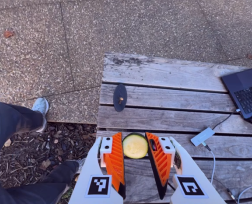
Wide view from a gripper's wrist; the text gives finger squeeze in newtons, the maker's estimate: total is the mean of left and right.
{"total": 7.5, "left": 6.9, "right": 8.0}